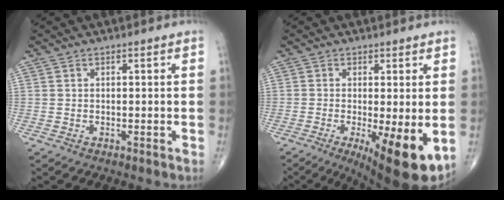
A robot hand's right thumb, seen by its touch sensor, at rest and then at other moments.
{"total": 11.6, "force": [-3.1, 3.1, 10.7], "torque": [-0.158, -0.026, -0.040]}